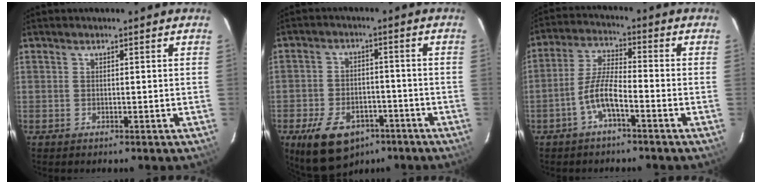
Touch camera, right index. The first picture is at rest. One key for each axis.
{"total": 13.8, "fx": -8.4, "fy": 8.3, "fz": 7.2, "tx": -0.162, "ty": 0.003, "tz": -0.123}
{"total": 6.3, "fx": -3.4, "fy": 1.3, "fz": 5.2, "tx": -0.114, "ty": 0.012, "tz": -0.066}